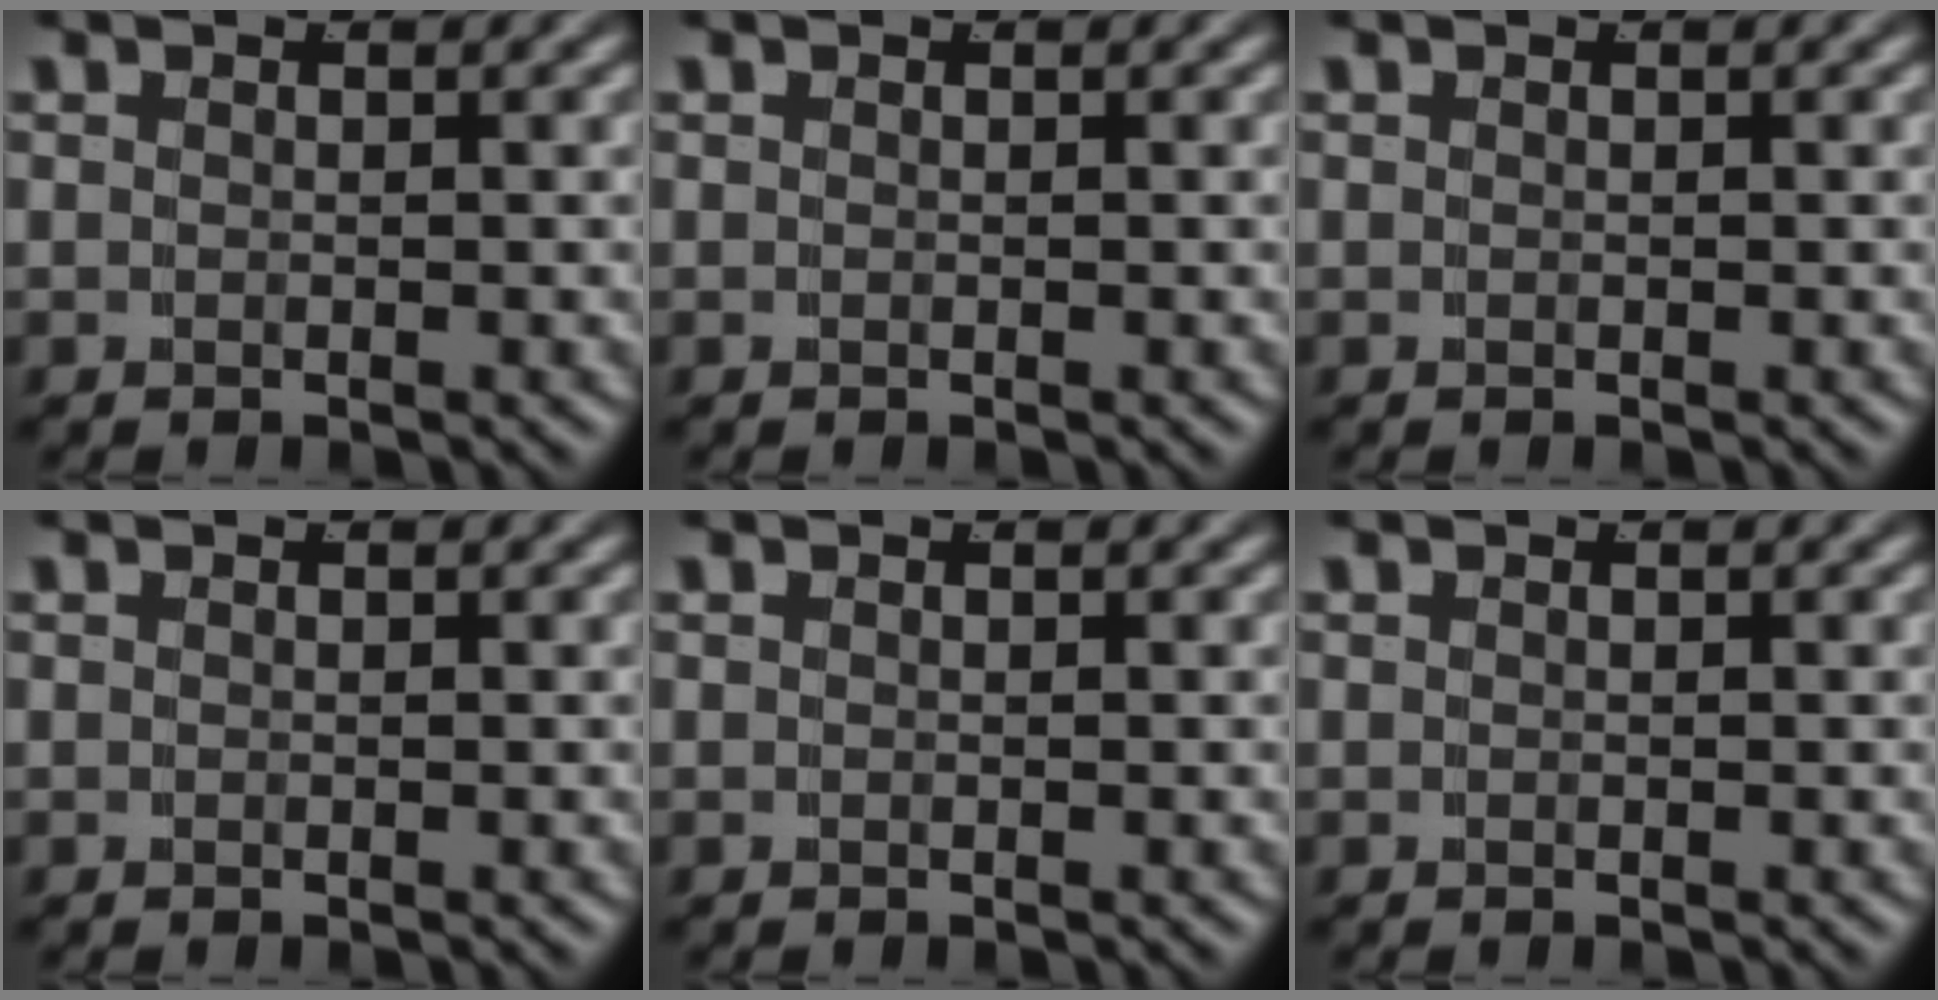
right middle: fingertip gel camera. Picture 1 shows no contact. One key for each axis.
{"total": 0.0}
{"total": 0.0}
{"total": 0.0}
{"total": 0.0}
{"total": 0.0}